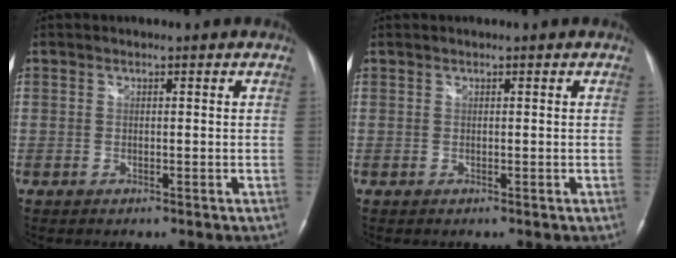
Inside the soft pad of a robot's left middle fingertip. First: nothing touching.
{"total": 0.0}